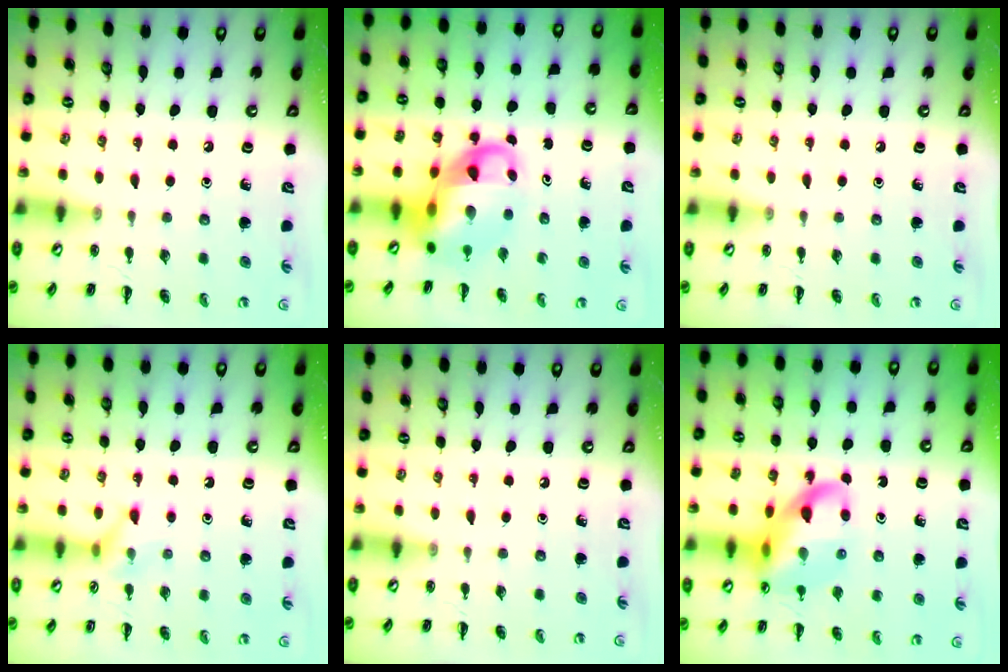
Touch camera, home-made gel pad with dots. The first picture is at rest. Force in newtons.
{"total": 8.7, "press": 8.4, "slide": 2.3}
{"total": 0.0}
{"total": 7.4, "press": 7.4, "slide": 0.5}
{"total": 0.0}
{"total": 16.4, "press": 16.1, "slide": 3.1}